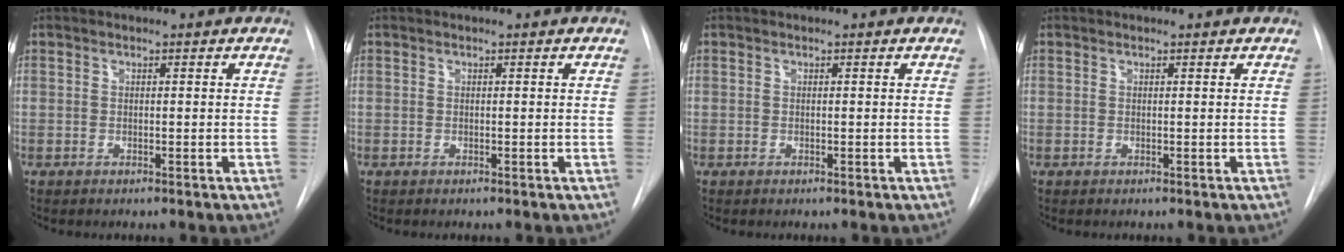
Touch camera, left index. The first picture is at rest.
{"total": 0.0}
{"total": 0.0}
{"total": 0.7, "force": [0.7, 0.1, 0.1], "torque": [-0.006, 0.006, 0.007]}